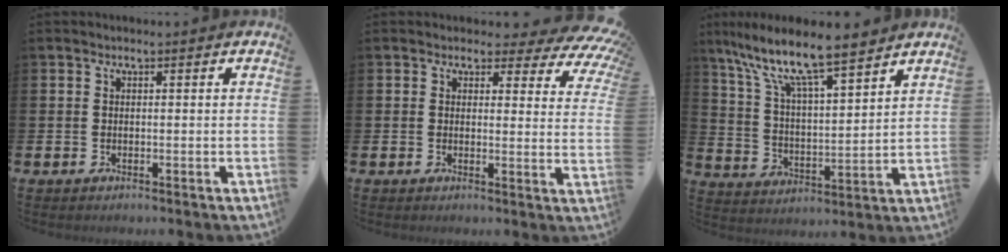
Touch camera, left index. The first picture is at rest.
{"total": 3.1, "force": [2.1, 1.9, 1.2], "torque": [-0.019, -0.023, 0.028]}
{"total": 10.2, "force": [8.9, 1.8, 4.8], "torque": [-0.122, -0.055, 0.151]}